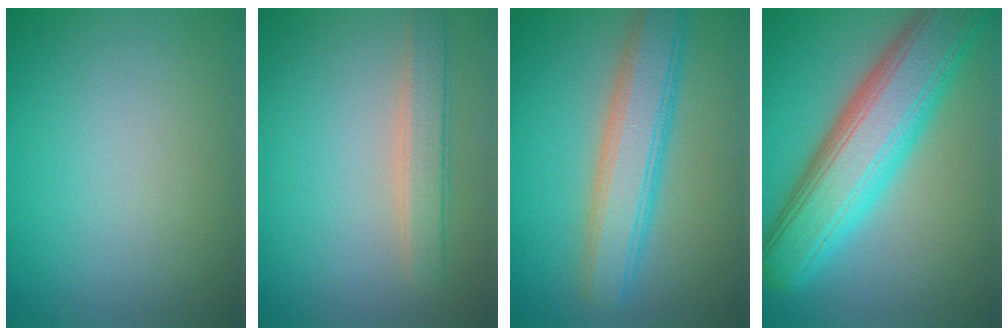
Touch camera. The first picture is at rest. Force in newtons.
{"total": 2.7, "press": 2.7, "slide": 0.5}
{"total": 5.6, "press": 5.6, "slide": 0.2}
{"total": 9.9, "press": 9.8, "slide": 0.6}